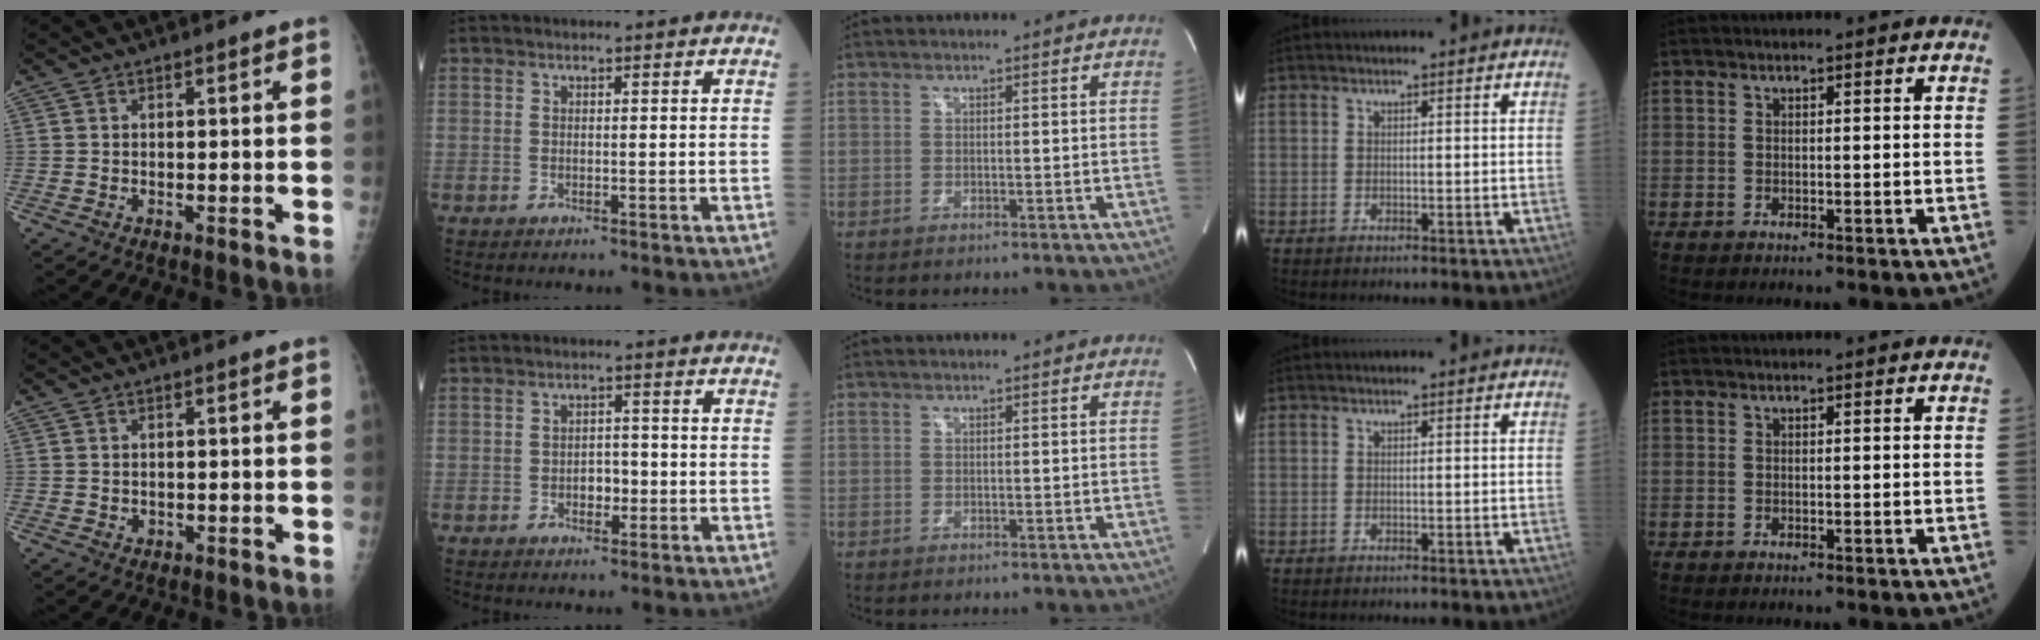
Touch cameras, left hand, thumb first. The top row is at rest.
{"thumb": {"total": 0.8, "force": [0.0, 0.8, 0.3], "torque": [-0.003, 0.000, 0.002]}, "index": {"total": 2.5, "force": [-0.9, 1.6, 1.7], "torque": [-0.022, 0.006, -0.014]}}